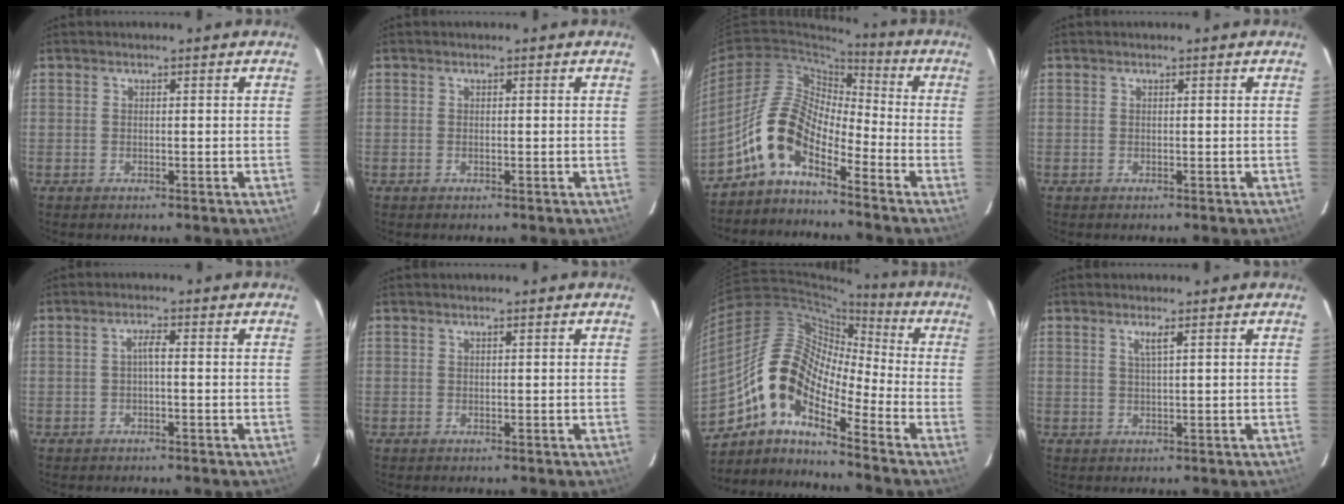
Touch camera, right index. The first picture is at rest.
{"total": 0.0}
{"total": 10.0, "force": [-6.3, 4.0, 6.7], "torque": [-0.130, 0.020, -0.136]}
{"total": 0.0}
{"total": 1.7, "force": [-0.4, 0.2, 1.6], "torque": [-0.031, 0.007, -0.006]}
{"total": 0.0}
{"total": 13.3, "force": [-7.4, 5.1, 9.8], "torque": [-0.157, 0.013, -0.160]}
{"total": 1.6, "force": [0.8, -0.2, 1.4], "torque": [-0.027, -0.001, 0.016]}